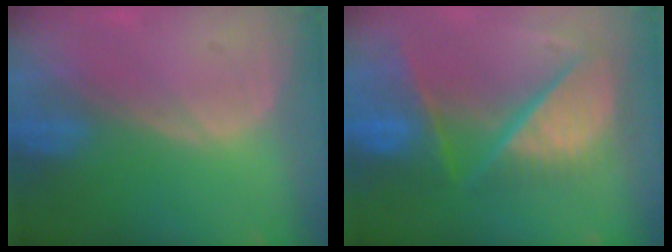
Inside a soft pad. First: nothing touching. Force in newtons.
{"total": 11.8, "press": 9.8, "slide": 6.5}